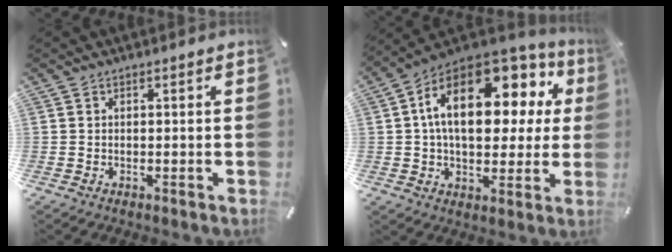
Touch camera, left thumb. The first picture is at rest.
{"total": 20.0, "force": [6.4, 11.4, 15.1], "torque": [-0.250, -0.034, 0.105]}